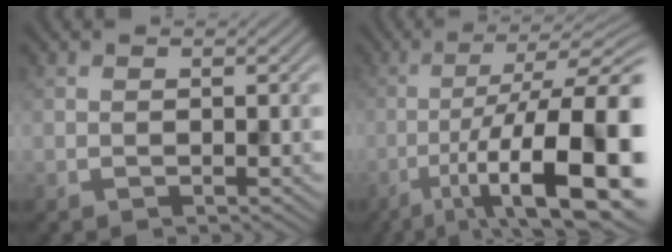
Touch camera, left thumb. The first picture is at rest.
{"total": 17.1, "force": [-6.7, 4.6, 15.1], "torque": [-0.241, -0.007, -0.104]}